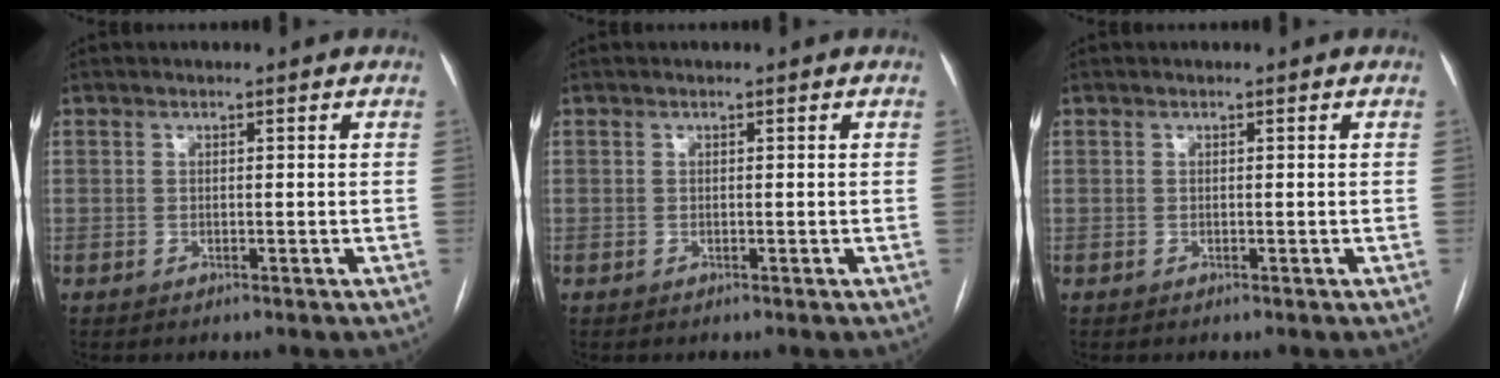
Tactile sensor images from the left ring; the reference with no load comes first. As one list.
[{"total": 0.0}, {"total": 0.0}]